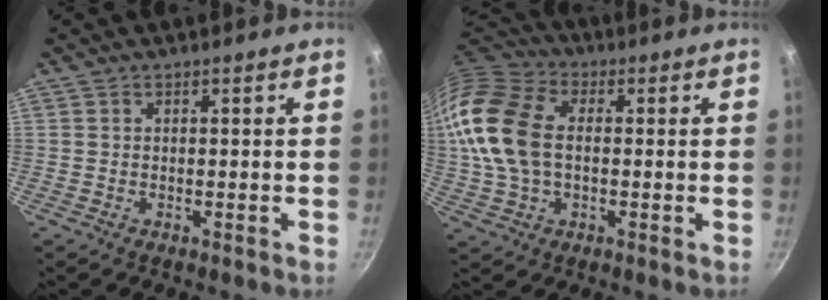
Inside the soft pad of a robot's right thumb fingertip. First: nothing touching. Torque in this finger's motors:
{"motor_torque": [-0.70, 1.62, 1.84, 0.27, 0.59]}